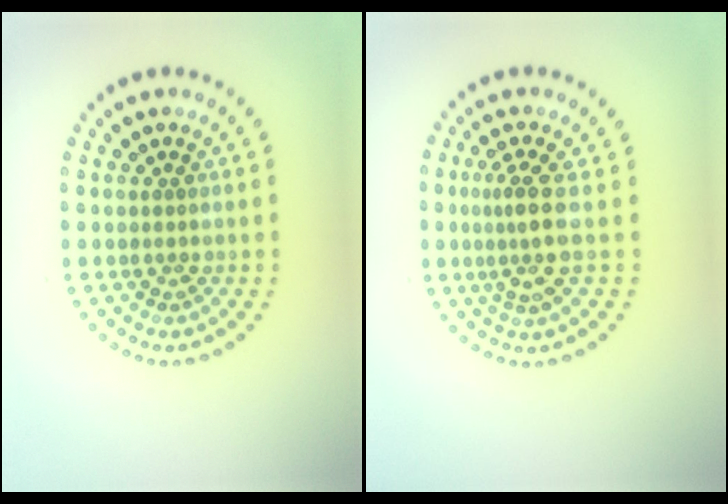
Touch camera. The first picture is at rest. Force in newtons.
{"total": 3.0, "press": 2.3, "slide": 1.8}